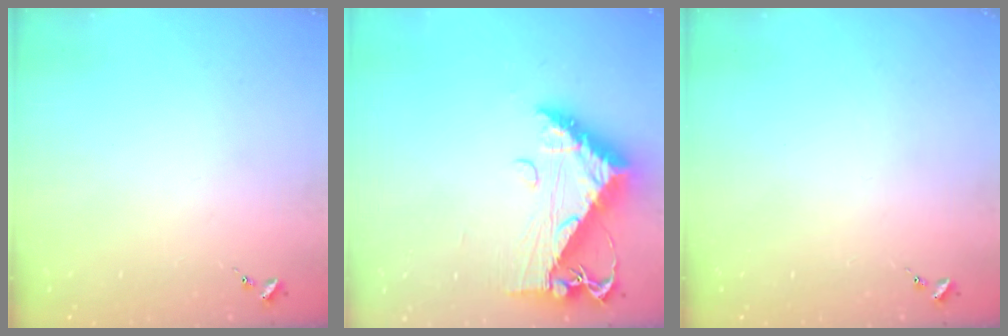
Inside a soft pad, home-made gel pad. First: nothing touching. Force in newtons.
{"total": 12.7, "press": 12.7, "slide": 1.3}
{"total": 0.0}